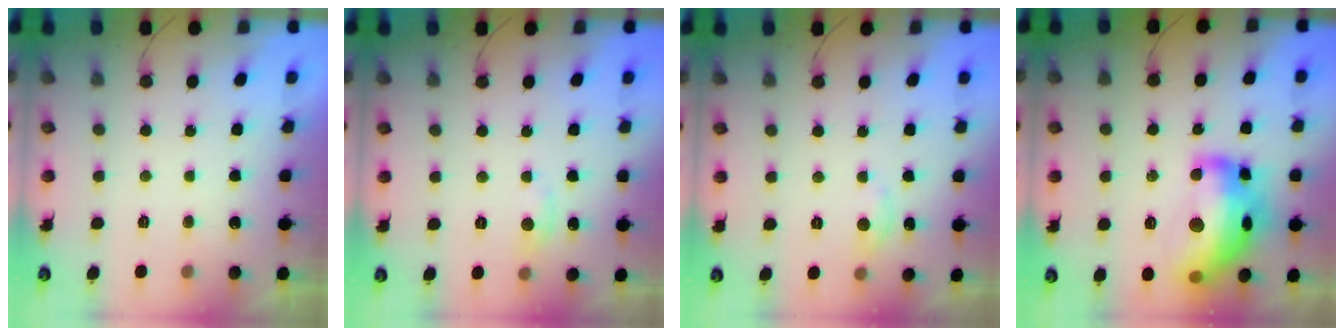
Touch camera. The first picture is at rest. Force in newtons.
{"total": 3.1, "press": 3.1, "slide": 0.5}
{"total": 3.1, "press": 3.1, "slide": 0.4}
{"total": 23.1, "press": 23.0, "slide": 1.4}